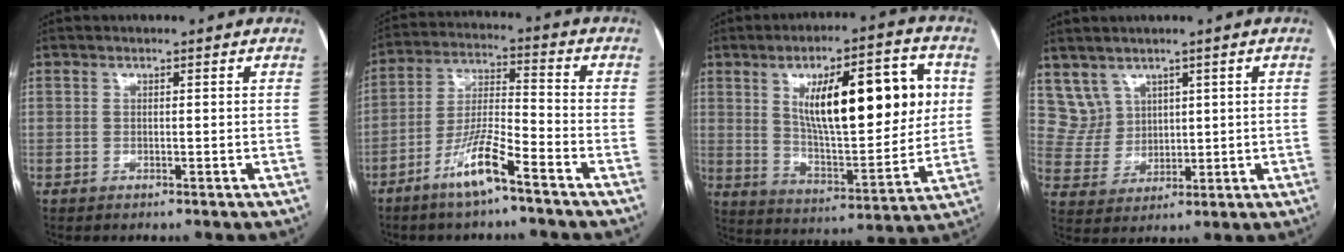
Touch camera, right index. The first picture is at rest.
{"total": 9.5, "force": [-6.1, 0.8, 7.2], "torque": [-0.147, -0.010, -0.120]}
{"total": 20.8, "force": [5.5, 6.2, 19.1], "torque": [-0.294, 0.014, 0.089]}
{"total": 5.6, "force": [3.5, 4.3, 0.1], "torque": [-0.013, 0.020, 0.086]}